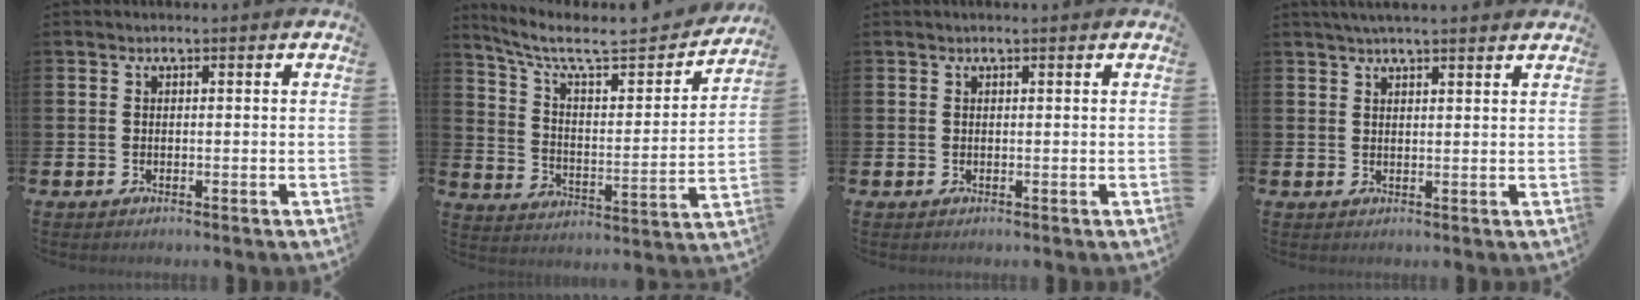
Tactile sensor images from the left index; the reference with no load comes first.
{"total": 7.4, "force": [6.1, 1.9, 3.7], "torque": [-0.097, -0.049, 0.097]}
{"total": 0.0}
{"total": 2.9, "force": [2.8, -0.1, 1.0], "torque": [-0.019, -0.006, 0.049]}